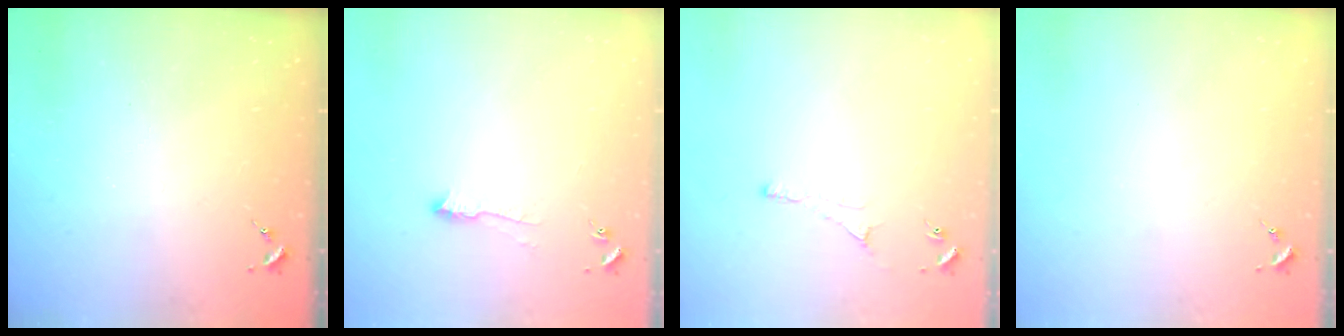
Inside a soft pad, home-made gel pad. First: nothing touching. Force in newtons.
{"total": 5.3, "press": 5.2, "slide": 0.6}
{"total": 3.4, "press": 3.3, "slide": 0.7}
{"total": 0.0}